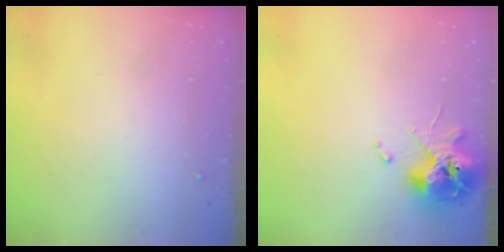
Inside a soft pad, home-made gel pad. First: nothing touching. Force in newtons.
{"total": 13.0, "press": 12.8, "slide": 1.8}